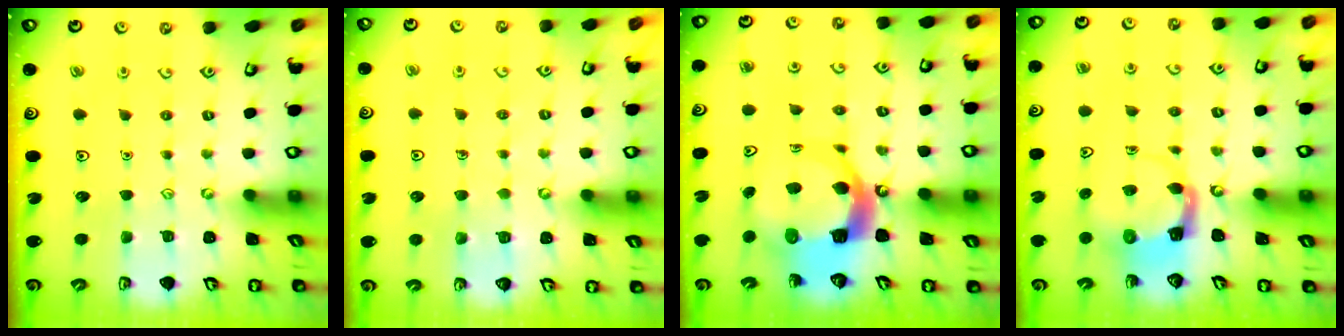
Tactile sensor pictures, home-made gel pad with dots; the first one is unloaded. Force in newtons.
{"total": 3.3, "press": 3.3, "slide": 0.2}
{"total": 11.0, "press": 10.8, "slide": 1.6}
{"total": 3.9, "press": 3.9, "slide": 0.7}